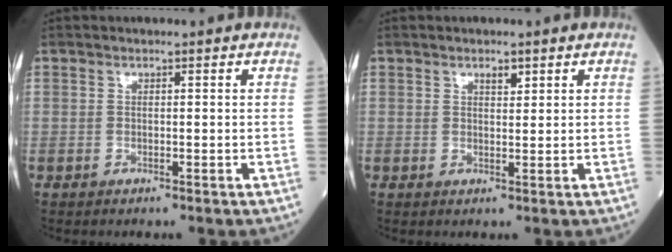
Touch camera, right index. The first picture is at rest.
{"total": 1.6, "force": [1.1, 0.6, 1.0], "torque": [-0.015, -0.002, 0.017]}